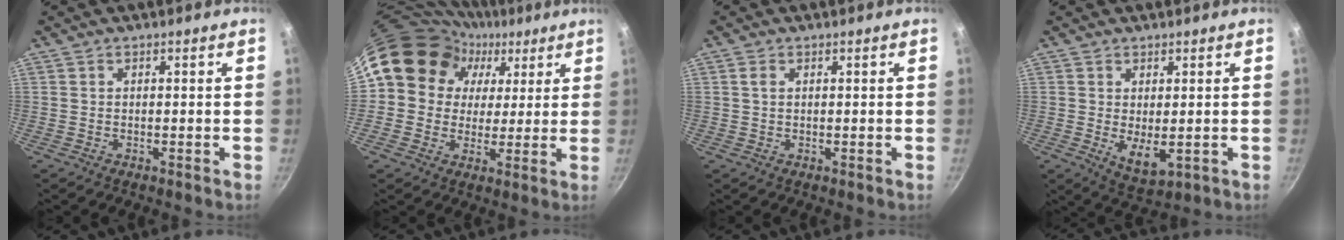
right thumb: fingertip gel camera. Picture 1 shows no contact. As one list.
[{"total": 14.5, "force": [5.1, 12.5, 5.4], "torque": [-0.057, 0.013, 0.073]}, {"total": 1.1, "force": [0.3, 0.7, 0.8], "torque": [-0.015, 0.002, 0.005]}, {"total": 5.6, "force": [-0.1, 2.9, 4.8], "torque": [-0.070, -0.017, 0.011]}]